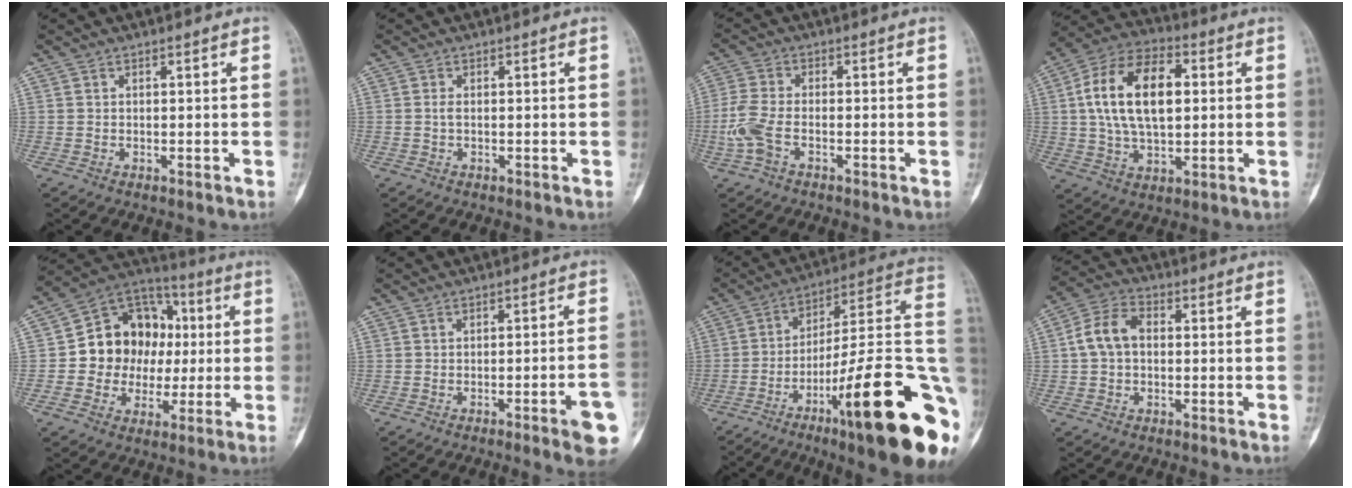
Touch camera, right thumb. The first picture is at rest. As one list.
[{"total": 0.8, "force": [-0.1, 0.4, 0.7], "torque": [-0.014, 0.000, -0.005]}, {"total": 6.3, "force": [-2.2, 3.3, 5.0], "torque": [-0.127, 0.012, -0.049]}, {"total": 17.4, "force": [2.4, 10.0, 14.0], "torque": [-0.241, 0.017, 0.040]}, {"total": 16.6, "force": [0.5, 14.0, 8.9], "torque": [-0.081, 0.032, 0.009]}, {"total": 8.4, "force": [-3.6, 1.0, 7.5], "torque": [-0.085, 0.016, -0.045]}, {"total": 29.9, "force": [-9.7, 5.5, 27.7], "torque": [-0.321, 0.041, -0.147]}, {"total": 7.7, "force": [0.3, 5.4, 5.4], "torque": [-0.099, 0.026, -0.004]}]